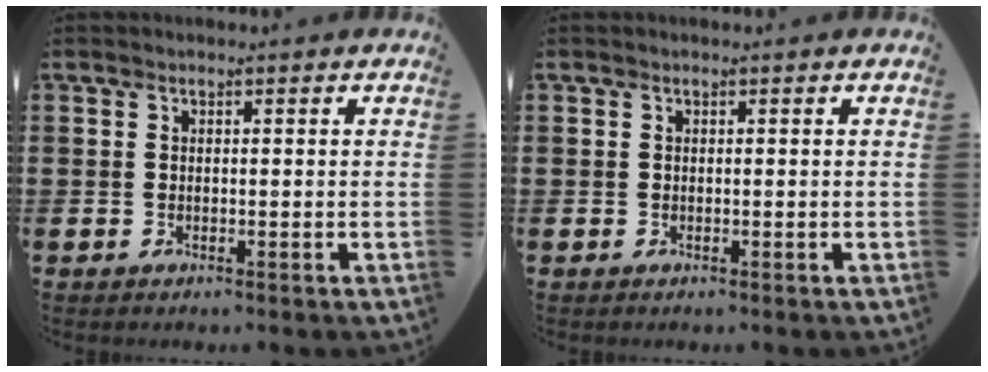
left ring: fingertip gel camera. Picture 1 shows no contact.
{"total": 0.0}